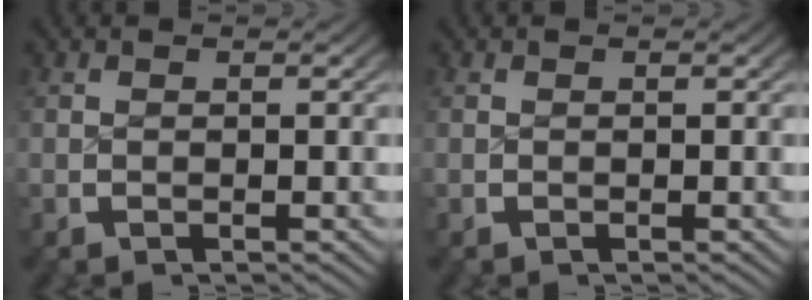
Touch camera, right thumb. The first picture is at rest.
{"total": 0.0}